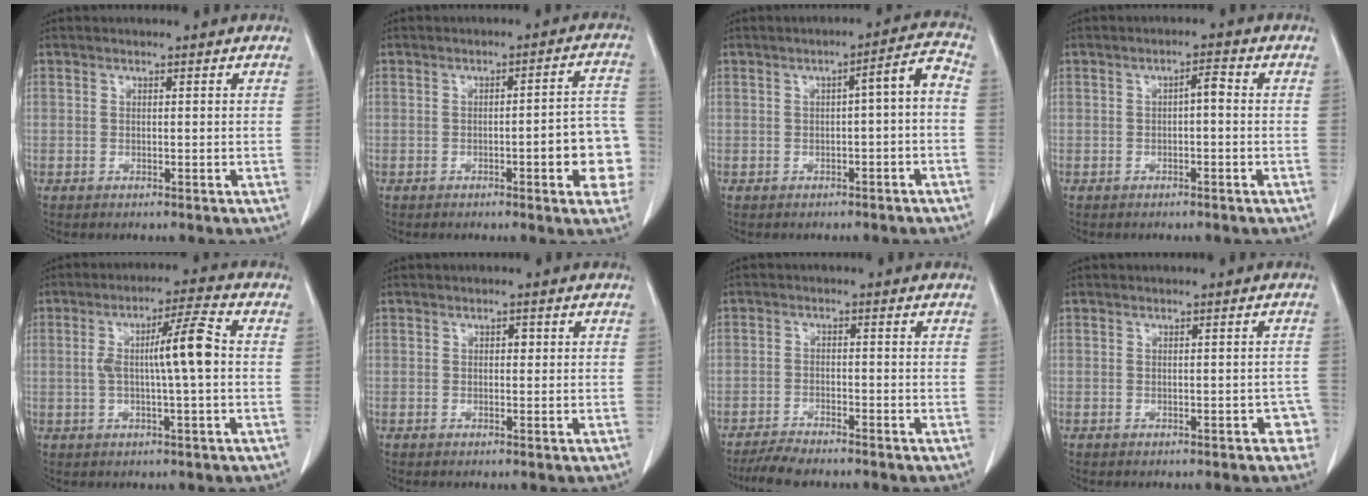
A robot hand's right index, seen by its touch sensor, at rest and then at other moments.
{"total": 9.4, "force": [-2.8, 1.7, 8.8], "torque": [-0.087, 0.017, -0.035]}
{"total": 4.6, "force": [-0.9, 0.7, 4.5], "torque": [-0.058, 0.021, -0.012]}
{"total": 2.0, "force": [-0.2, 0.5, 1.9], "torque": [-0.030, 0.008, -0.004]}
{"total": 7.7, "force": [0.2, 0.4, 7.7], "torque": [-0.135, 0.017, 0.001]}
{"total": 0.9, "force": [0.2, 0.6, 0.6], "torque": [-0.006, 0.003, 0.000]}
{"total": 5.1, "force": [-4.7, 0.4, 2.0], "torque": [-0.031, -0.016, -0.083]}
{"total": 2.4, "force": [-1.2, 1.3, 1.6], "torque": [-0.005, 0.010, -0.011]}